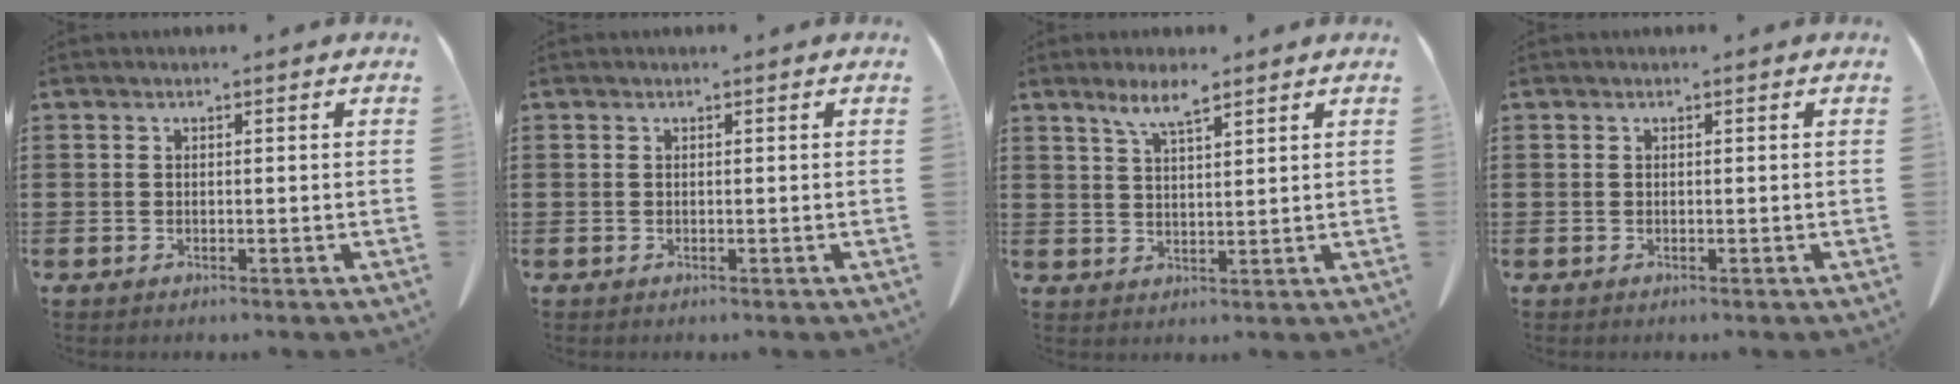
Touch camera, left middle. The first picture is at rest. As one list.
[{"total": 0.0}, {"total": 5.0, "force": [3.4, 0.8, 3.5], "torque": [-0.078, -0.001, 0.060]}, {"total": 0.0}]